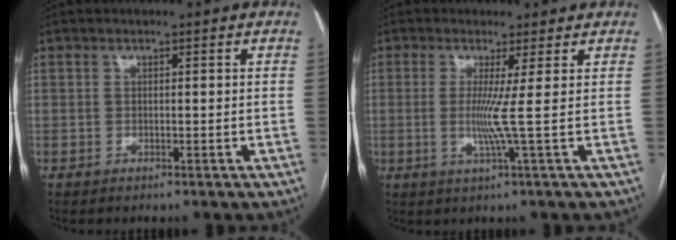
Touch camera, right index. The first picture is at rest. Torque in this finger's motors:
{"motor_torque": [0.02, -0.04, 0.09, 0.05]}